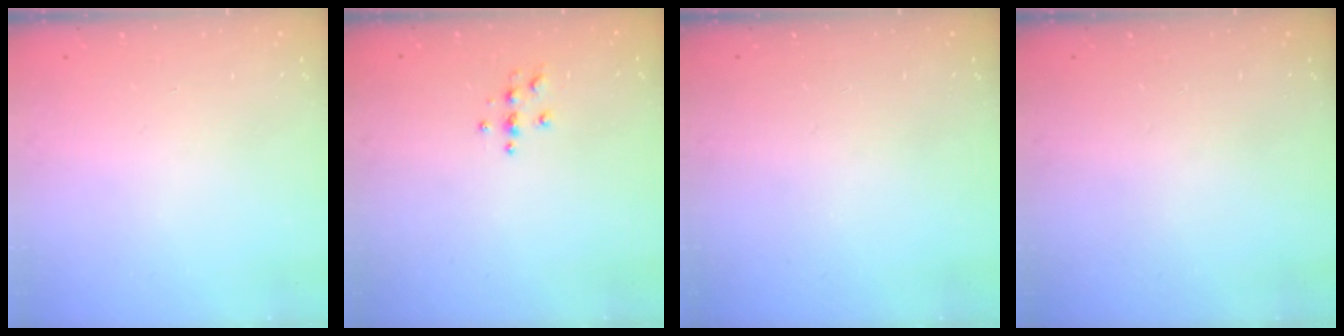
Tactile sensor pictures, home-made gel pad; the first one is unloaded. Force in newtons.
{"total": 3.9, "press": 3.8, "slide": 0.4}
{"total": 0.0}
{"total": 0.0}